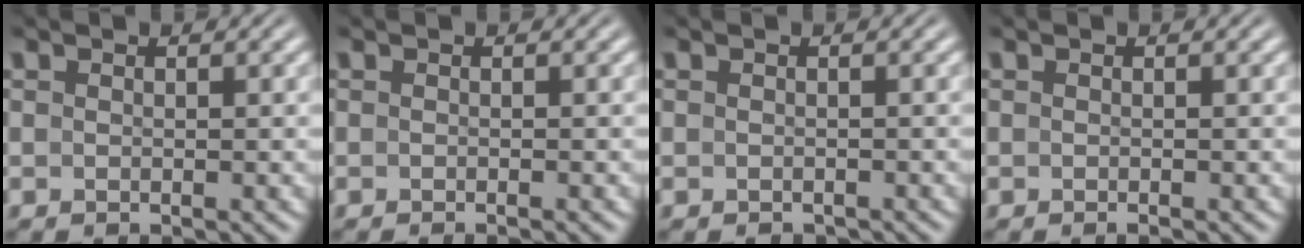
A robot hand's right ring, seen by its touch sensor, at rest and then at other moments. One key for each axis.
{"total": 0.9, "fx": -0.8, "fy": -0.2, "fz": 0.3, "tx": 0.003, "ty": 0.005, "tz": -0.013}
{"total": 1.1, "fx": -1.1, "fy": 0.2, "fz": 0.0, "tx": -0.003, "ty": -0.008, "tz": -0.013}
{"total": 0.5, "fx": -0.4, "fy": -0.1, "fz": 0.2, "tx": 0.001, "ty": 0.004, "tz": -0.009}